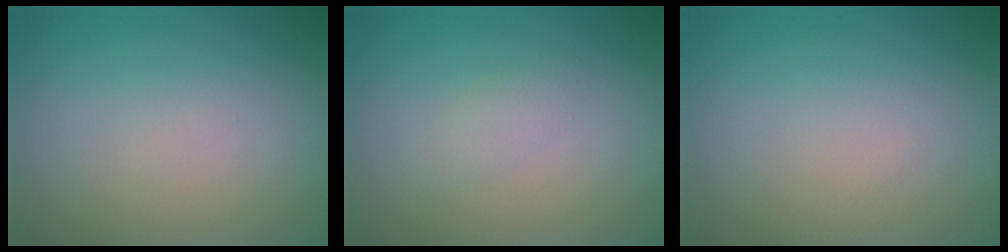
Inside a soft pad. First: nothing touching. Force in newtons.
{"total": 1.1, "press": 1.1, "slide": 0.1}
{"total": 0.0}